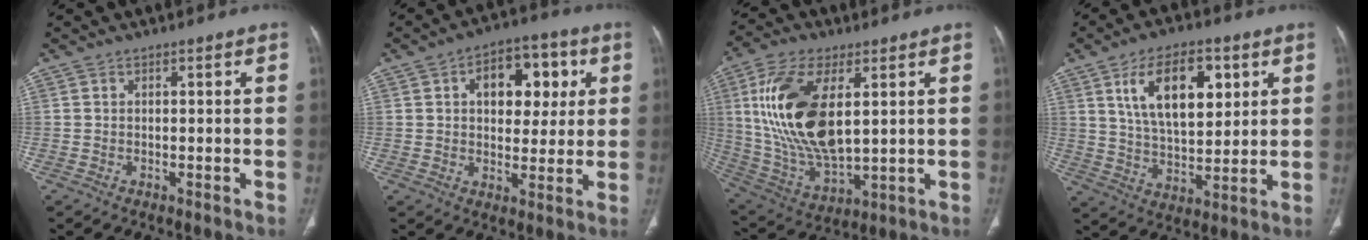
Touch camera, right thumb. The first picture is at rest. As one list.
[{"total": 12.9, "force": [3.6, 8.2, 9.3], "torque": [-0.080, 0.008, 0.050]}, {"total": 20.9, "force": [4.7, 10.2, 17.7], "torque": [-0.349, -0.019, 0.094]}, {"total": 15.4, "force": [5.8, 8.0, 11.8], "torque": [-0.166, -0.018, 0.108]}]